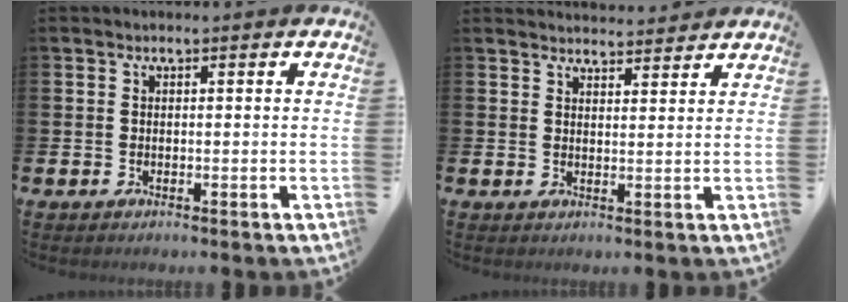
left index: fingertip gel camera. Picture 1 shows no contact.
{"total": 3.0, "force": [3.0, 0.2, -0.2], "torque": [-0.002, -0.019, 0.054]}